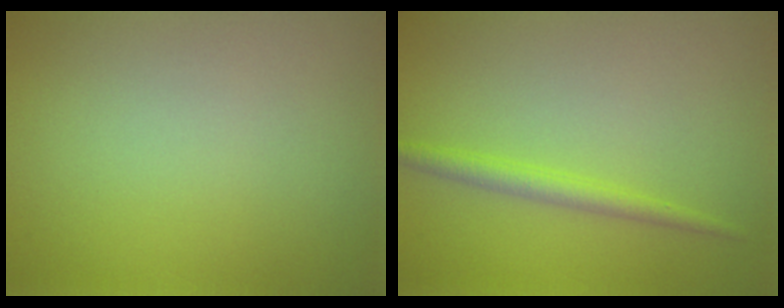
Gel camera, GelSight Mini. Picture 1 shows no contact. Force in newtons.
{"total": 1.9, "press": 1.9, "slide": 0.1}